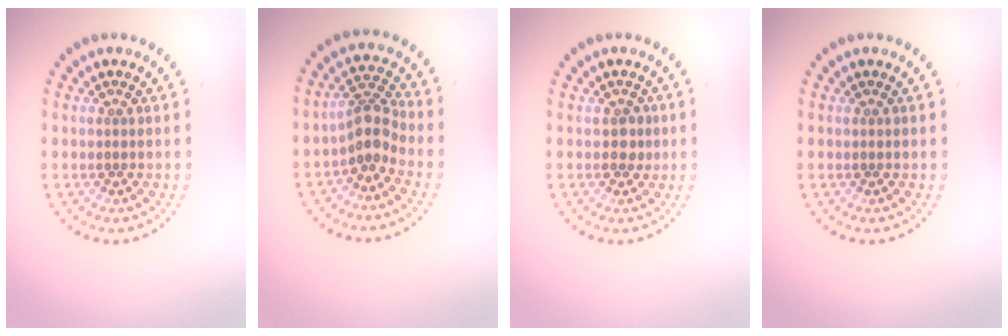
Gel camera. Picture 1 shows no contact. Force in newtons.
{"total": 2.9, "press": 2.1, "slide": 1.9}
{"total": 1.2, "press": 1.2, "slide": 0.5}
{"total": 0.0}